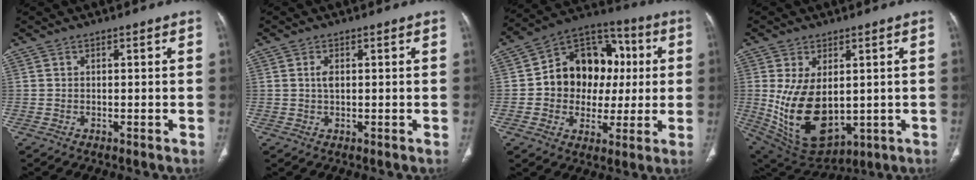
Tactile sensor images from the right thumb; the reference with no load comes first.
{"total": 3.0, "force": [0.6, 1.5, 2.5], "torque": [-0.049, 0.000, 0.013]}
{"total": 17.7, "force": [1.3, 14.0, 10.7], "torque": [-0.105, 0.028, 0.018]}
{"total": 16.0, "force": [0.0, 9.5, 12.8], "torque": [-0.226, -0.016, 0.035]}